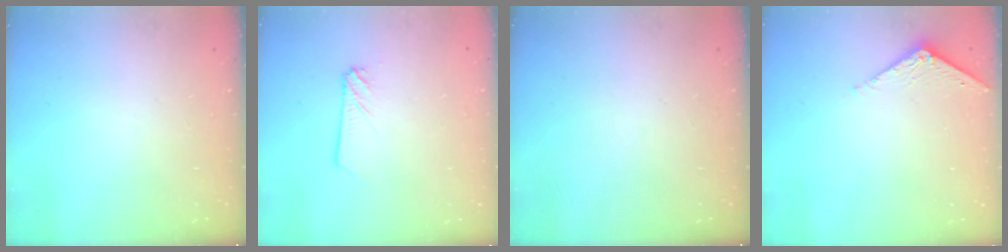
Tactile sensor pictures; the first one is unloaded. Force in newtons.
{"total": 2.7, "press": 2.7, "slide": 0.2}
{"total": 0.0}
{"total": 5.2, "press": 5.2, "slide": 0.5}